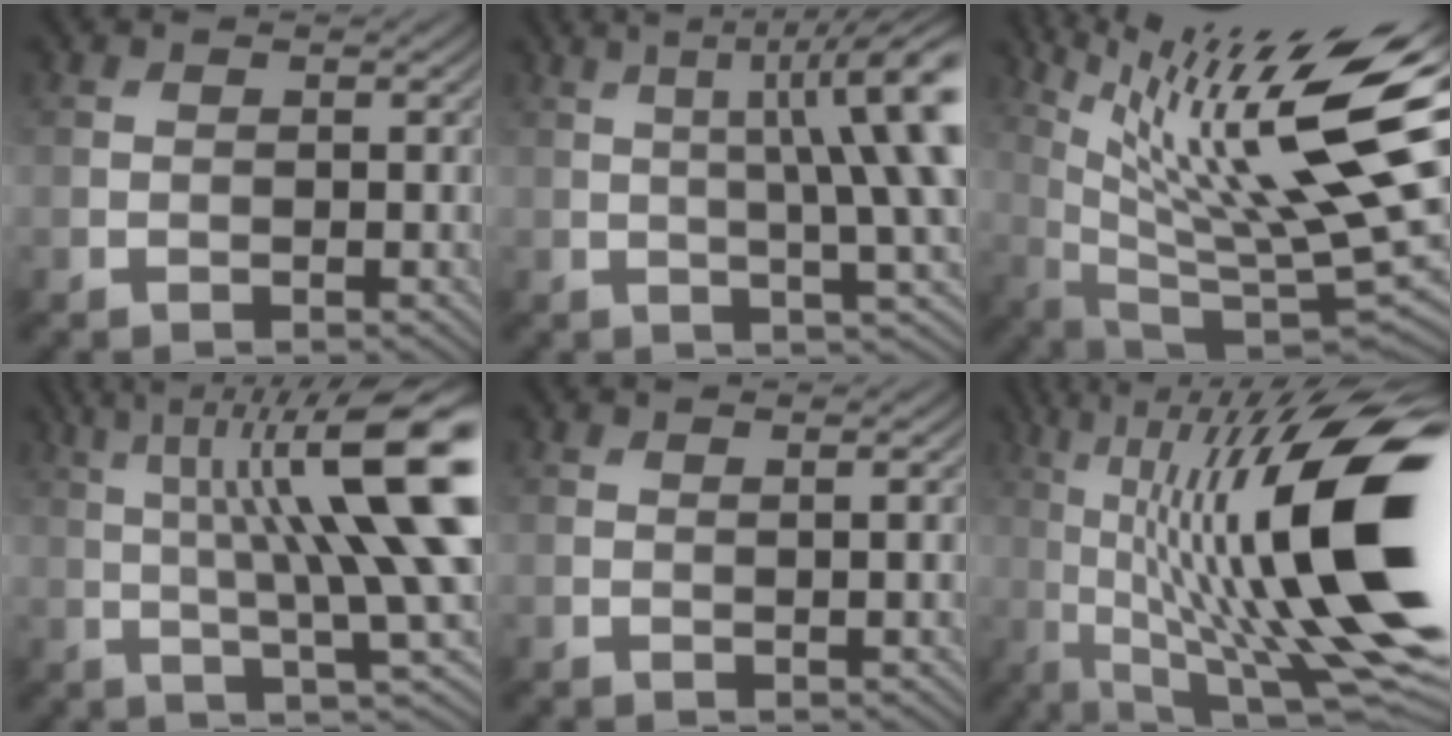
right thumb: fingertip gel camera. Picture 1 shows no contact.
{"total": 12.7, "force": [2.3, 2.9, 12.2], "torque": [-0.153, 0.014, 0.041]}
{"total": 19.2, "force": [8.0, 4.4, 16.9], "torque": [-0.280, 0.011, 0.155]}
{"total": 15.8, "force": [3.9, 3.6, 14.9], "torque": [-0.231, 0.015, 0.076]}
{"total": 1.8, "force": [0.4, 0.5, 1.7], "torque": [-0.020, 0.009, 0.006]}
{"total": 20.2, "force": [1.6, 5.7, 19.3], "torque": [-0.310, 0.031, 0.044]}